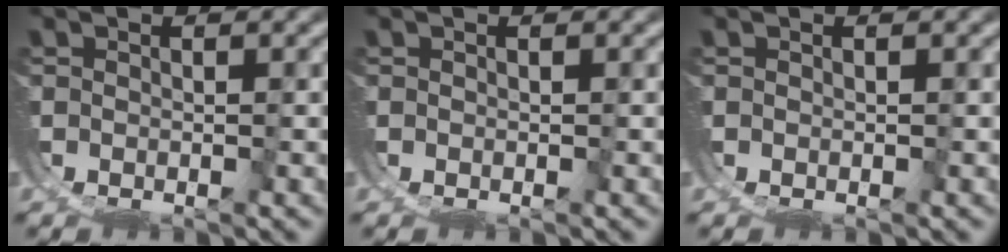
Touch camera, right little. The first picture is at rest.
{"total": 0.0}
{"total": 0.0}